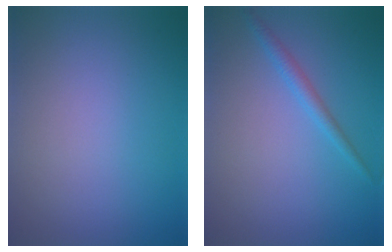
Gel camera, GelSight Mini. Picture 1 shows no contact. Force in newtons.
{"total": 1.5, "press": 1.5, "slide": 0.1}